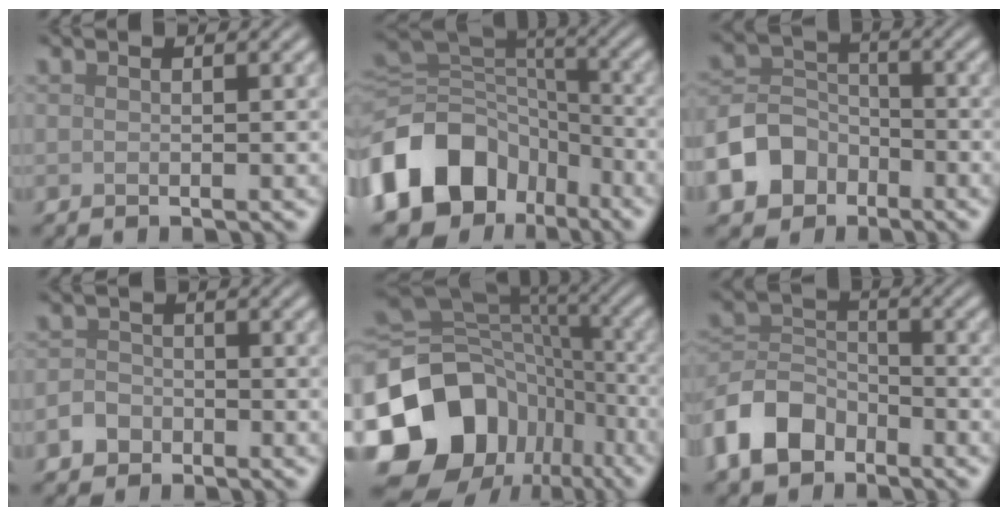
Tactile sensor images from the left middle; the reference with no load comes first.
{"total": 13.8, "force": [-6.3, 10.4, 6.5], "torque": [-0.157, -0.009, -0.112]}
{"total": 6.7, "force": [-3.9, 5.0, 2.1], "torque": [-0.037, 0.003, -0.084]}
{"total": 2.2, "force": [-1.2, 1.6, 0.7], "torque": [-0.009, 0.003, -0.027]}
{"total": 20.3, "force": [-8.5, 16.0, 9.2], "torque": [-0.214, -0.018, -0.137]}
{"total": 6.3, "force": [-4.0, 4.0, 2.8], "torque": [-0.054, 0.002, -0.094]}